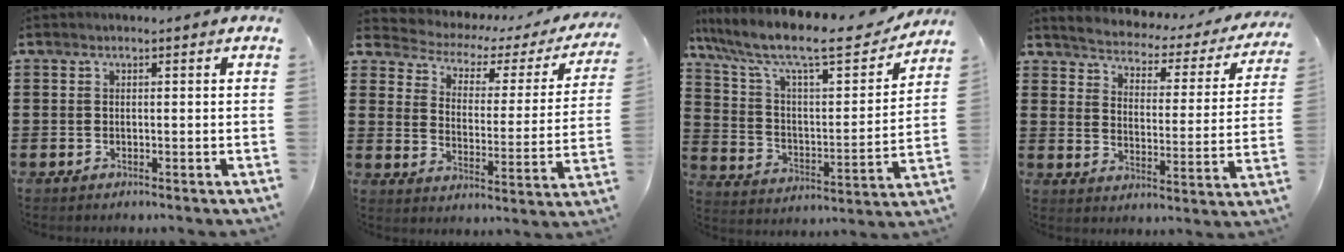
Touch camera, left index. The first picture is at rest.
{"total": 2.6, "force": [1.7, 1.5, 1.2], "torque": [-0.042, -0.018, 0.016]}
{"total": 12.1, "force": [9.8, 2.2, 6.7], "torque": [-0.162, -0.057, 0.162]}
{"total": 2.3, "force": [2.3, 0.2, 0.1], "torque": [-0.023, -0.026, 0.027]}